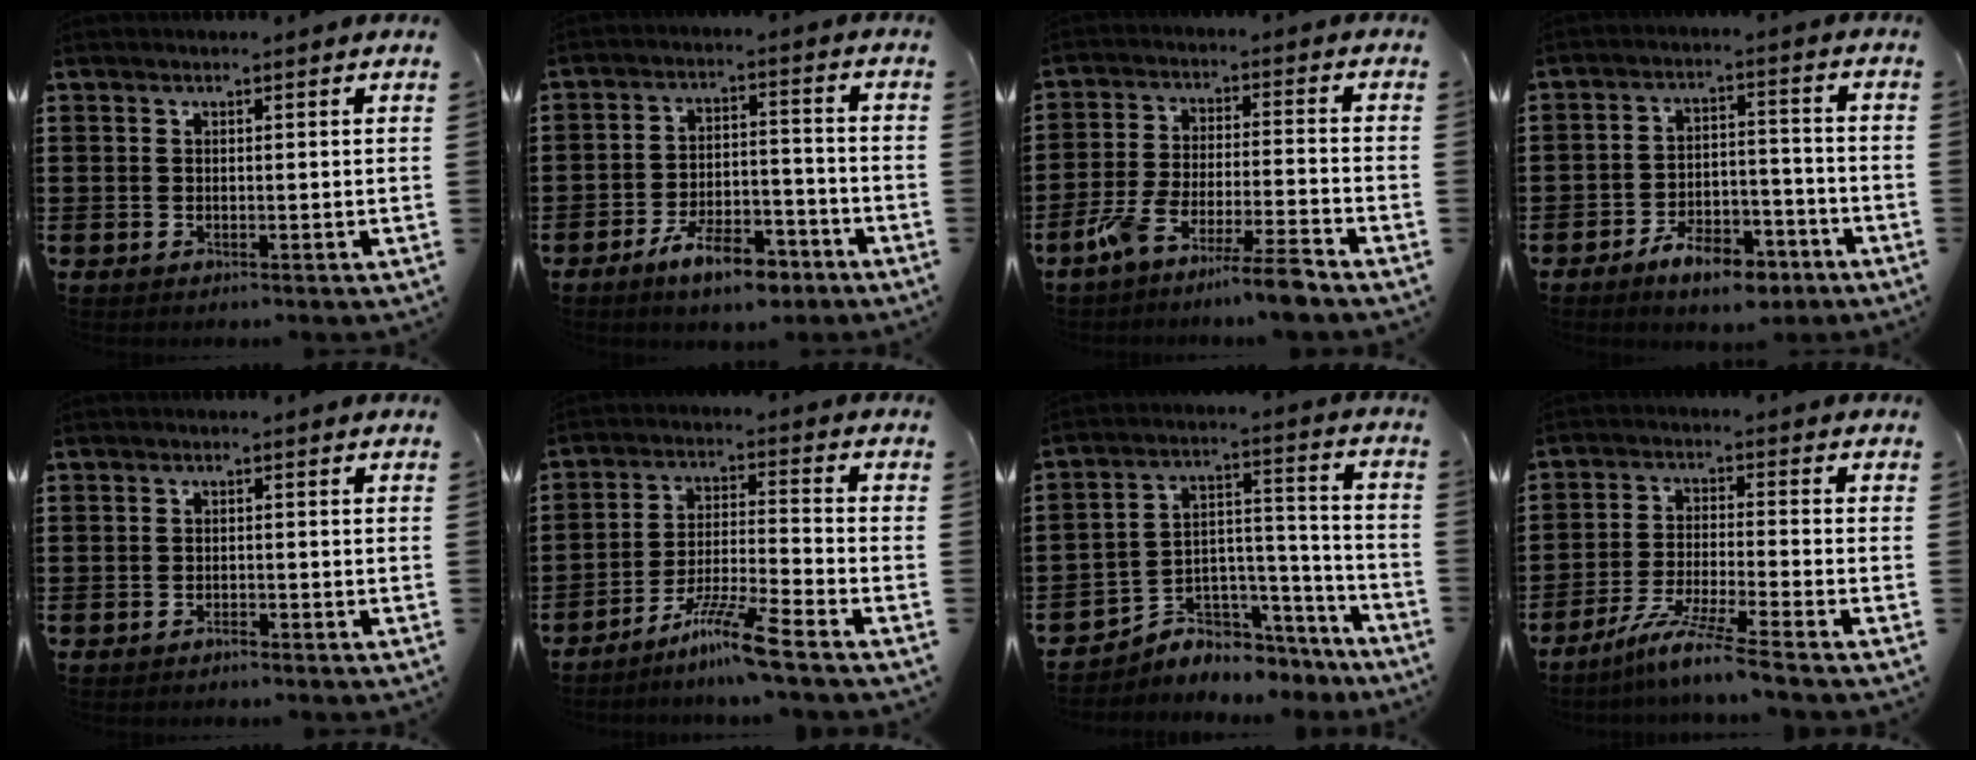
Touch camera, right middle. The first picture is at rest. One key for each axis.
{"total": 8.8, "fx": -6.6, "fy": 2.9, "fz": 5.0, "tx": -0.090, "ty": 0.016, "tz": -0.121}
{"total": 8.0, "fx": -6.9, "fy": -0.5, "fz": 4.0, "tx": -0.086, "ty": -0.013, "tz": -0.134}
{"total": 7.6, "fx": -5.9, "fy": 3.0, "fz": 3.7, "tx": -0.064, "ty": 0.018, "tz": -0.109}
{"total": 1.1, "fx": -1.0, "fy": 0.3, "fz": 0.2, "tx": -0.006, "ty": 0.000, "tz": -0.022}
{"total": 8.5, "fx": -6.6, "fy": -0.1, "fz": 5.3, "tx": -0.112, "ty": -0.013, "tz": -0.128}
{"total": 4.5, "fx": -3.9, "fy": 2.2, "fz": 0.1, "tx": -0.009, "ty": 0.001, "tz": -0.079}
{"total": 7.2, "fx": -6.0, "fy": -0.7, "fz": 3.8, "tx": -0.078, "ty": -0.018, "tz": -0.117}